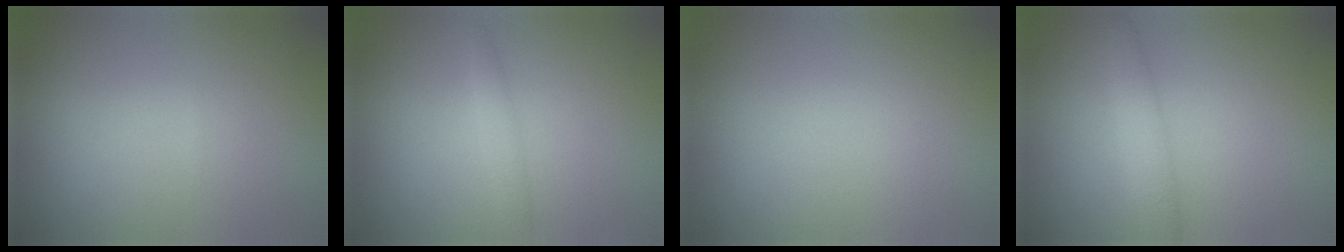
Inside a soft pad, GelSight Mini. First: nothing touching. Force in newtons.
{"total": 1.4, "press": 1.4, "slide": 0.0}
{"total": 0.0}
{"total": 2.3, "press": 2.3, "slide": 0.0}